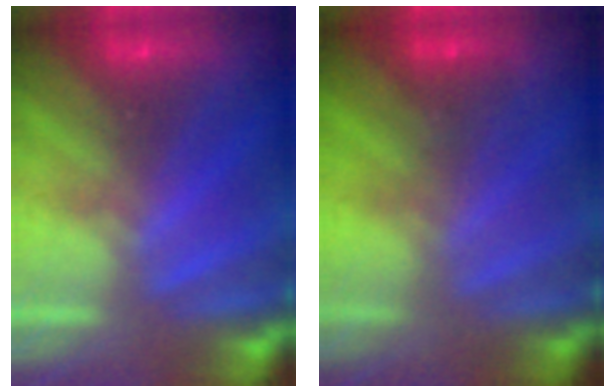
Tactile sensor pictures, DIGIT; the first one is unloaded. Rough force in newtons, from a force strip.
{"total": 1.3}